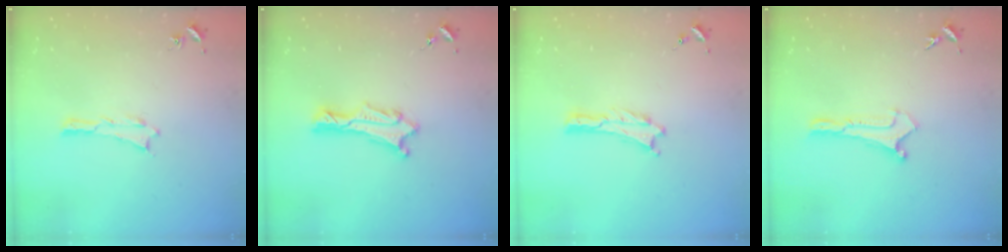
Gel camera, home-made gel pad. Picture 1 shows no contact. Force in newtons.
{"total": 1.3, "press": 1.3, "slide": 0.1}
{"total": 0.0}
{"total": 0.0}